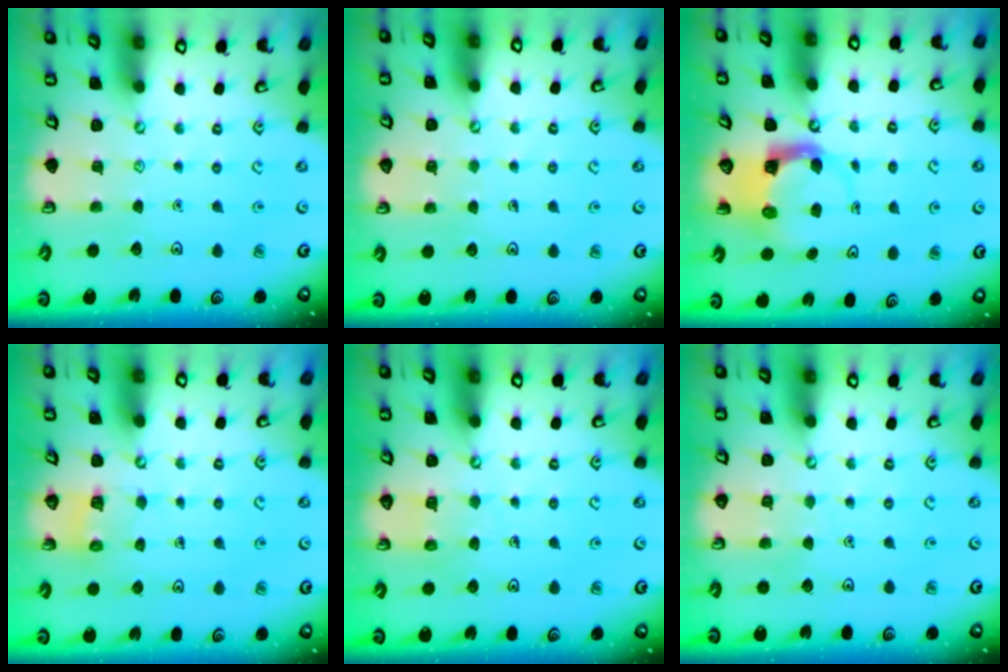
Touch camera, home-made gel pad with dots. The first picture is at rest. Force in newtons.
{"total": 3.5, "press": 3.5, "slide": 0.2}
{"total": 3.9, "press": 3.9, "slide": 0.6}
{"total": 2.5, "press": 2.5, "slide": 0.1}
{"total": 6.0, "press": 6.0, "slide": 0.3}
{"total": 4.4, "press": 4.3, "slide": 0.4}